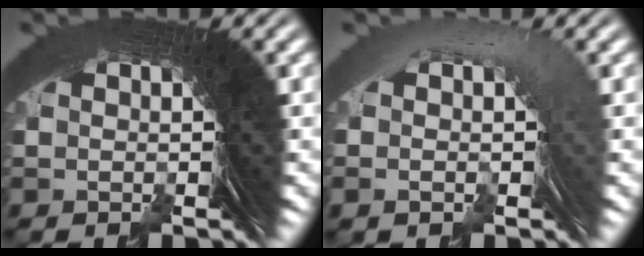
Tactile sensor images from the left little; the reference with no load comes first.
{"total": 1.4, "force": [0.3, 0.5, 1.2], "torque": [0.011, 0.020, -0.002]}